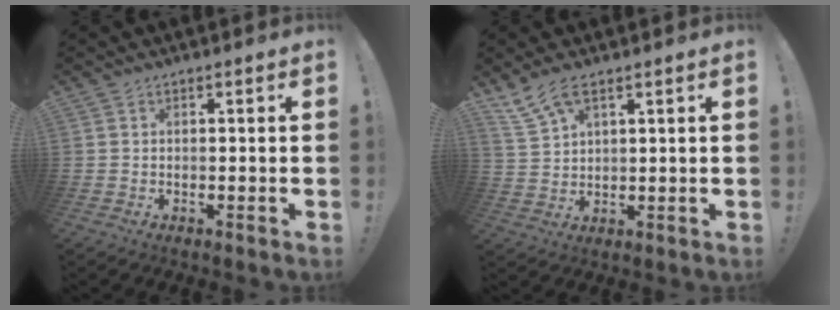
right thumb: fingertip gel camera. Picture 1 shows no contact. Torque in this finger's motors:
{"motor_torque": [0.10, 0.10, 0.42, 0.36, 0.01]}